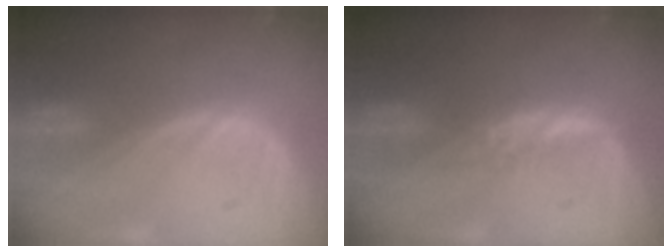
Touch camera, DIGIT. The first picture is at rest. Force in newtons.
{"total": 1.6, "press": 1.5, "slide": 0.5}